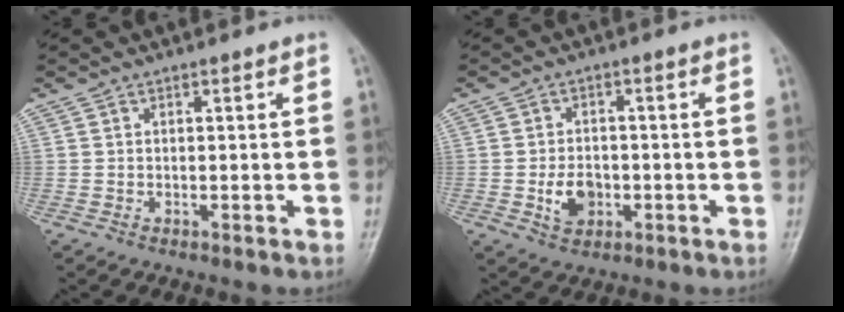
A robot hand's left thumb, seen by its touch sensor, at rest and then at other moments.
{"total": 5.6, "force": [-1.5, 4.0, 3.6], "torque": [-0.048, 0.005, -0.024]}